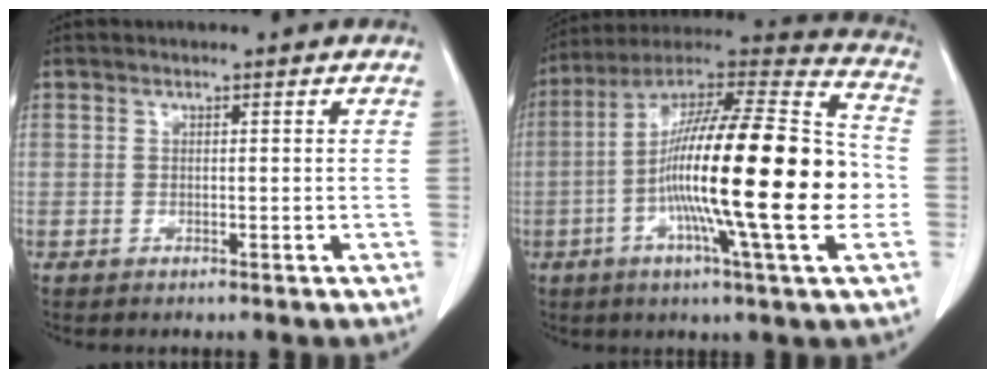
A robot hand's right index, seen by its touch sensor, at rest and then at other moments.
{"total": 26.2, "force": [-3.7, 1.8, 25.9], "torque": [-0.409, -0.004, -0.075]}